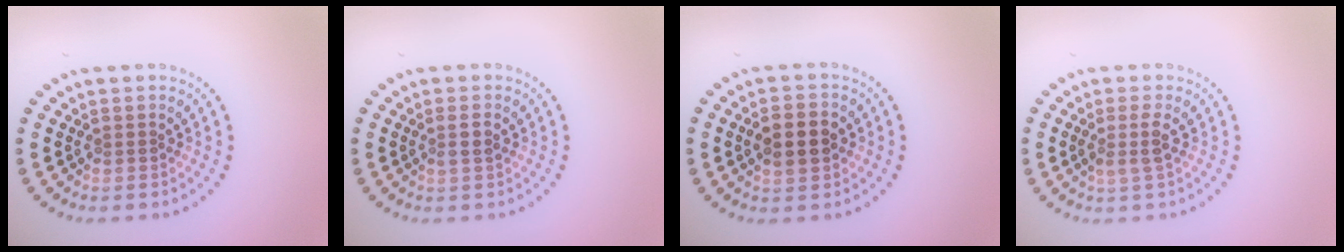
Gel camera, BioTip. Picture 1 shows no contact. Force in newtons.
{"total": 1.4, "press": 1.2, "slide": 0.7}
{"total": 3.4, "press": 3.4, "slide": 0.2}
{"total": 1.9, "press": 1.5, "slide": 1.2}